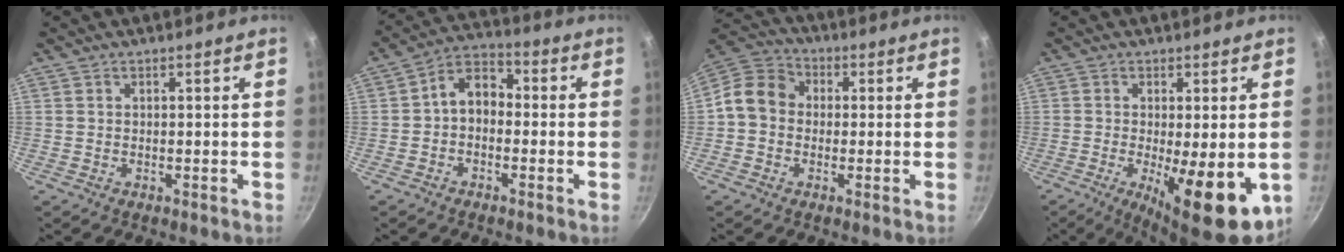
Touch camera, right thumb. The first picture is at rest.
{"total": 7.4, "force": [-0.6, 5.3, 5.2], "torque": [-0.063, 0.031, -0.028]}
{"total": 9.7, "force": [-0.2, 8.1, 5.3], "torque": [-0.085, 0.031, -0.018]}
{"total": 15.0, "force": [-4.1, 4.8, 13.6], "torque": [-0.170, -0.023, -0.043]}